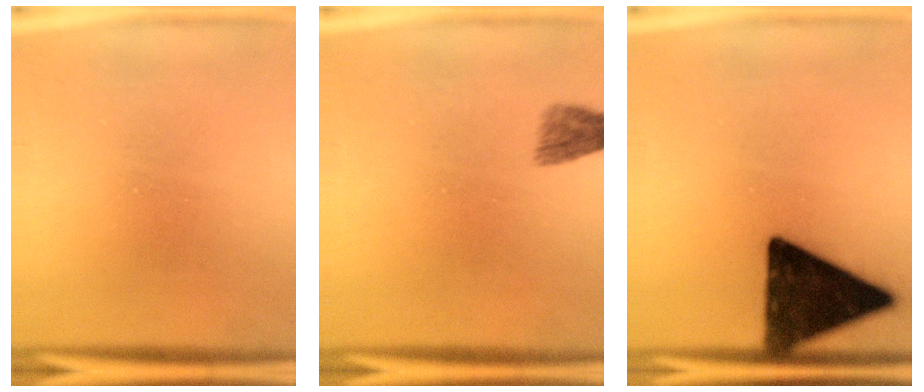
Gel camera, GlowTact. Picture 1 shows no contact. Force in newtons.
{"total": 1.8}
{"total": 17.2}